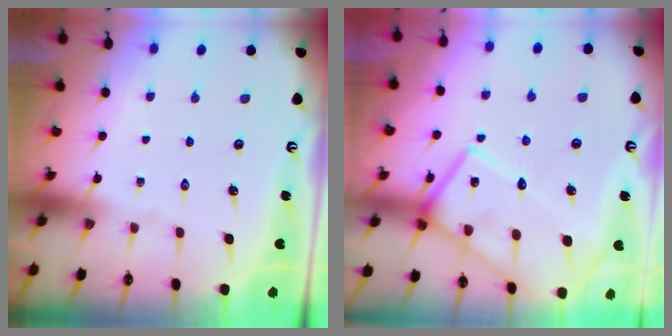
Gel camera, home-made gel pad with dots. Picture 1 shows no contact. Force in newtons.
{"total": 17.6, "press": 17.5, "slide": 1.4}